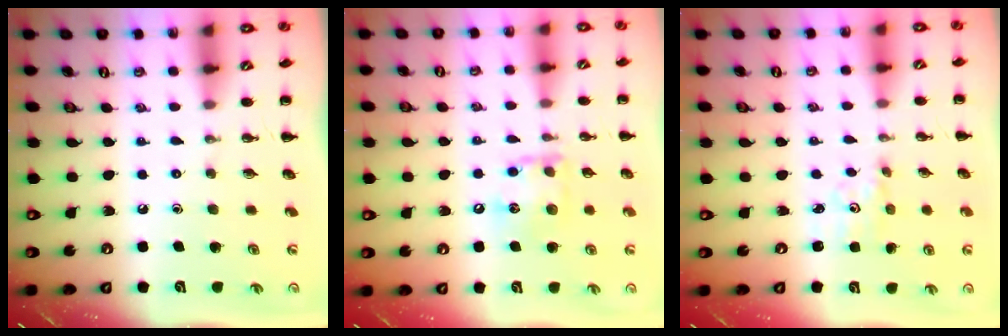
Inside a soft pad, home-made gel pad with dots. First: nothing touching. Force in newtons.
{"total": 10.5, "press": 10.5, "slide": 0.9}
{"total": 1.8, "press": 1.8, "slide": 0.5}